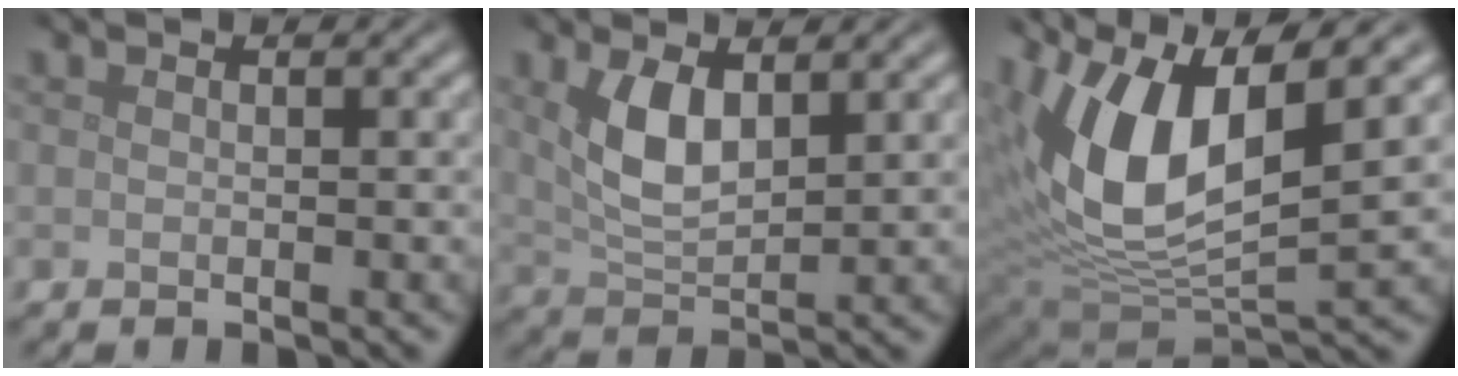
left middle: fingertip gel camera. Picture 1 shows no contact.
{"total": 4.3, "force": [1.6, 1.9, 3.5], "torque": [-0.076, -0.001, 0.033]}
{"total": 12.1, "force": [4.0, 5.5, 10.0], "torque": [-0.200, -0.003, 0.074]}